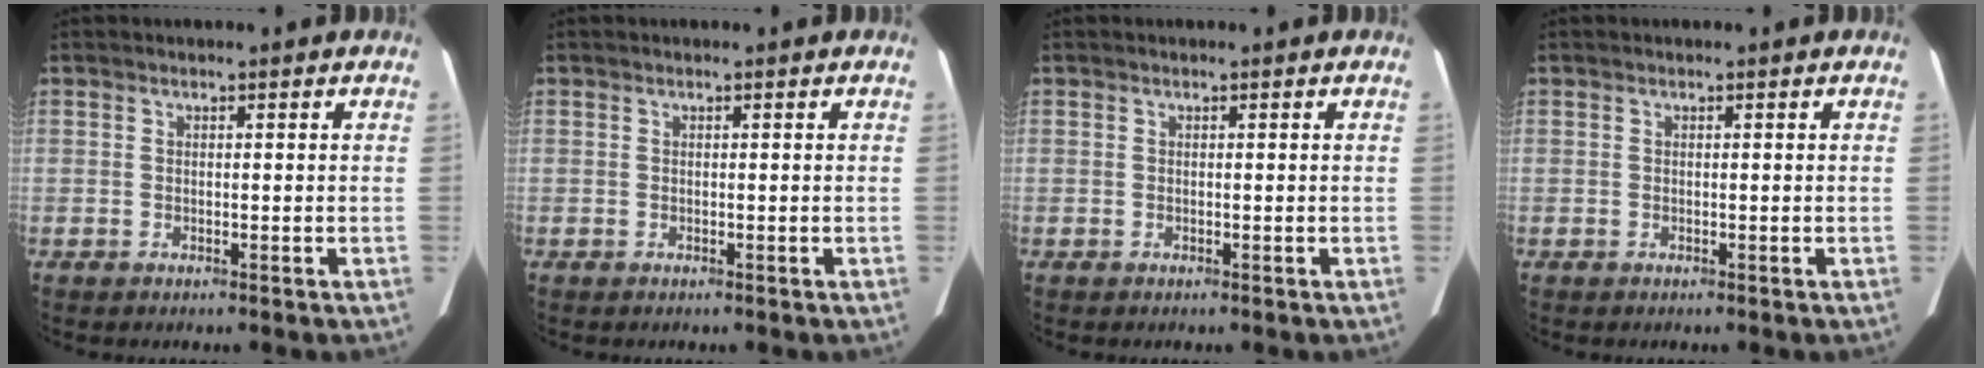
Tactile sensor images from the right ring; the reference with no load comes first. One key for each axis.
{"total": 0.0}
{"total": 0.0}
{"total": 0.0}